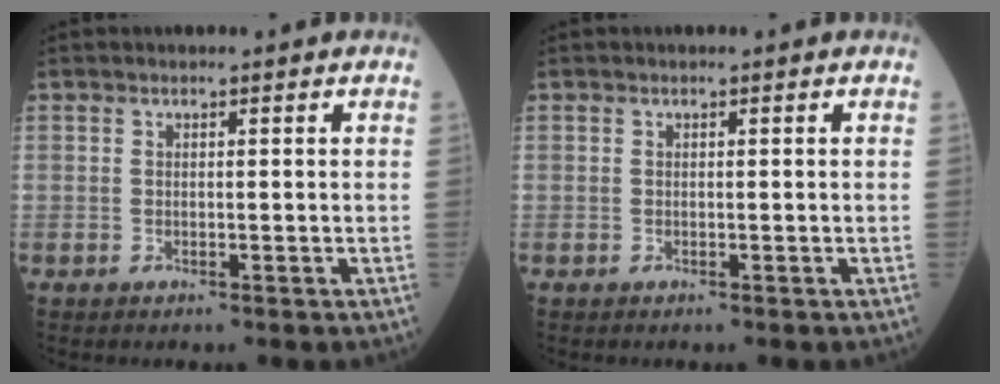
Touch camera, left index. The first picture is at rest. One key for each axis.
{"total": 0.0}